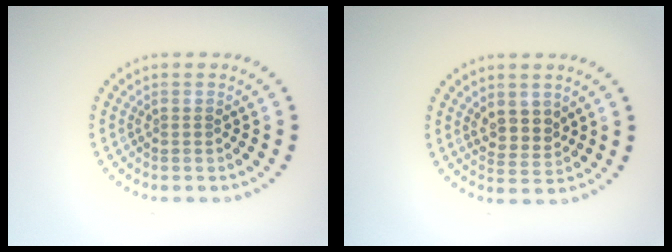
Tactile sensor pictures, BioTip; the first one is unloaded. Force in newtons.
{"total": 2.4, "press": 2.2, "slide": 1.0}